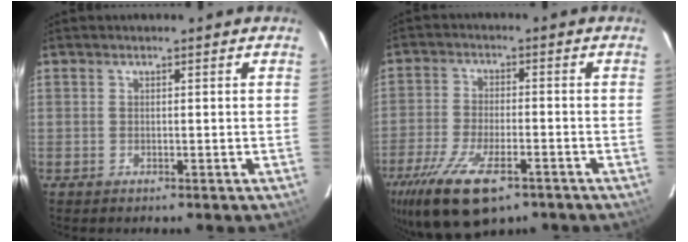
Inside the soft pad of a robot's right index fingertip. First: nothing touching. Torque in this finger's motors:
{"motor_torque": [1.48, -0.66, 0.67, 0.15]}